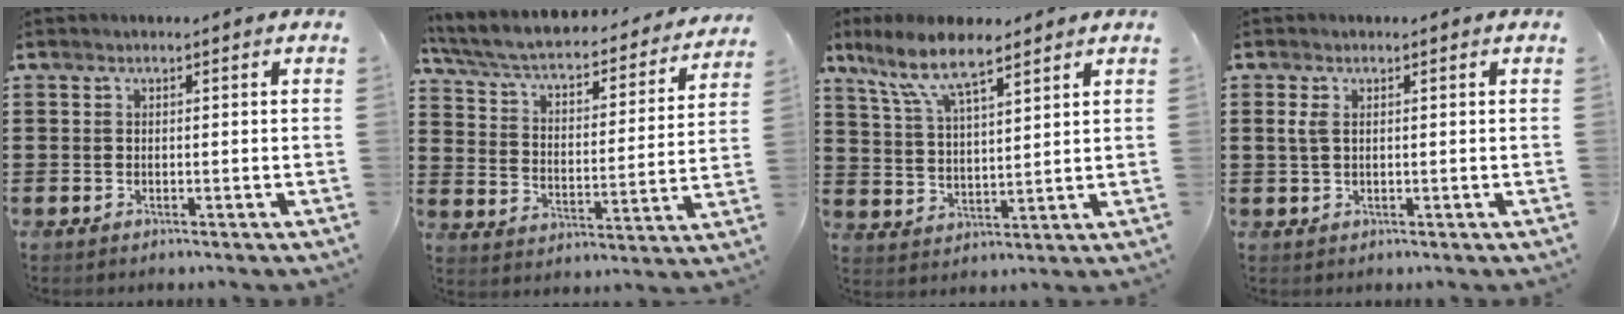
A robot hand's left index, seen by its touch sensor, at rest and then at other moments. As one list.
[{"total": 4.9, "force": [4.1, 0.9, 2.5], "torque": [-0.069, -0.039, 0.064]}, {"total": 8.7, "force": [6.5, 2.2, 5.3], "torque": [-0.123, -0.012, 0.117]}, {"total": 1.9, "force": [0.5, 1.0, 1.6], "torque": [-0.043, 0.003, 0.005]}]